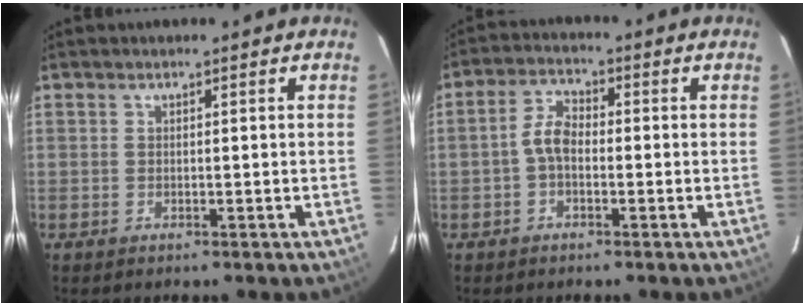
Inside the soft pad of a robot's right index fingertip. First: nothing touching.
{"total": 4.1, "force": [-1.1, 2.4, 3.1], "torque": [-0.066, 0.016, -0.024]}